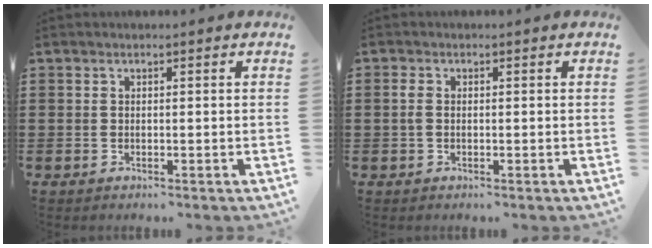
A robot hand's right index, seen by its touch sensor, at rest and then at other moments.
{"total": 1.6, "force": [-0.1, 0.9, 1.3], "torque": [-0.036, 0.001, -0.005]}